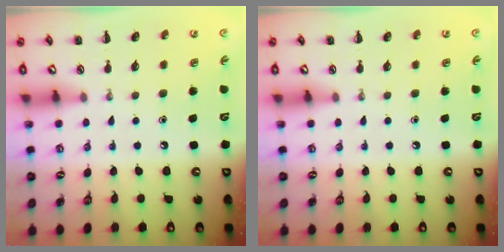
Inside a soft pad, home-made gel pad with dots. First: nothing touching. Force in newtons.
{"total": 0.0}